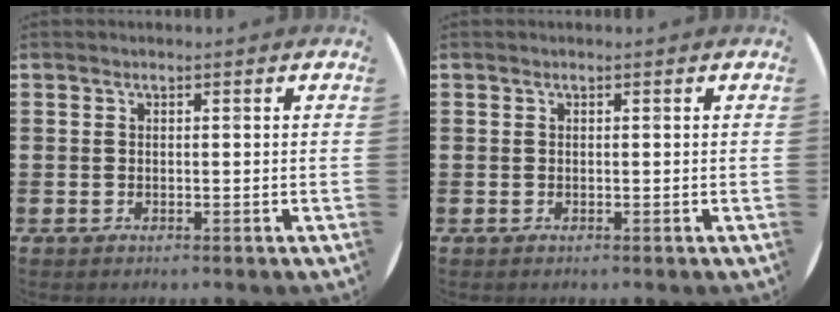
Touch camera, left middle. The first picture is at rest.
{"total": 0.0}